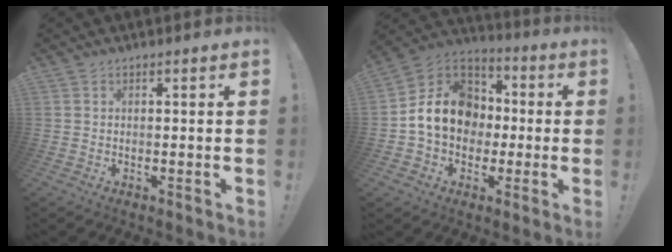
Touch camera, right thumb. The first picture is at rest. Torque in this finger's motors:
{"motor_torque": [2.54, 1.88, 0.86, -0.84, 0.15]}